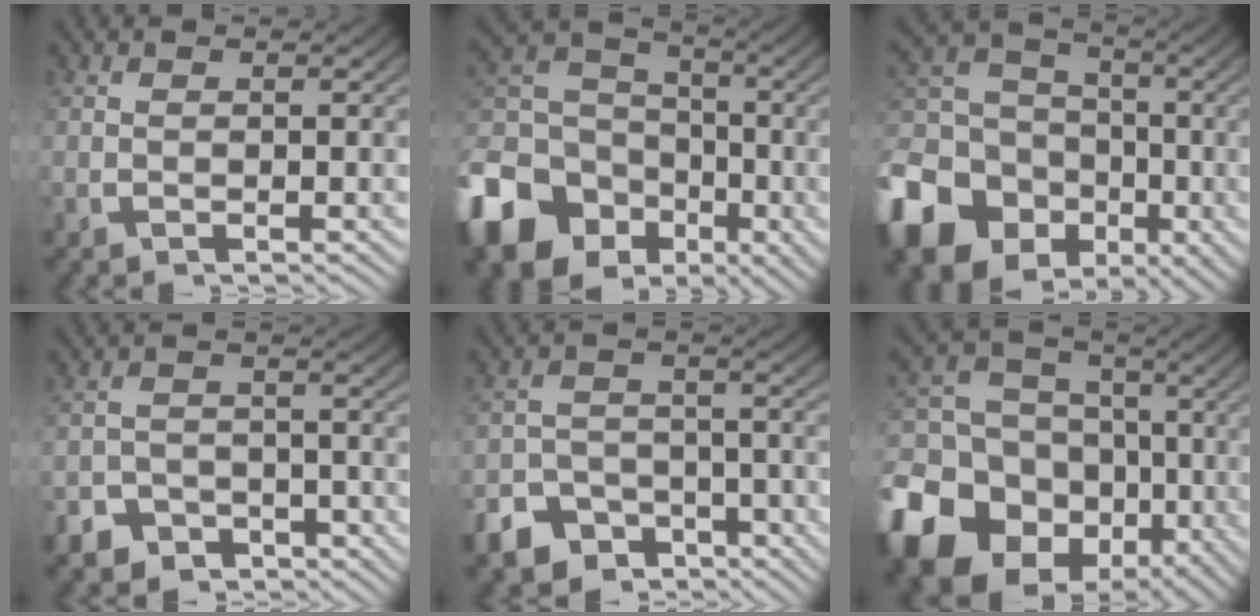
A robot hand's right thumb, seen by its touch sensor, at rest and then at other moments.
{"total": 15.9, "force": [-6.3, 12.6, 7.4], "torque": [-0.161, -0.070, -0.087]}
{"total": 18.3, "force": [-7.1, 14.9, 7.9], "torque": [-0.184, -0.078, -0.108]}
{"total": 5.2, "force": [-4.5, 2.7, 0.1], "torque": [0.013, -0.022, -0.079]}
{"total": 9.0, "force": [-6.7, 5.6, 2.1], "torque": [-0.025, -0.036, -0.113]}
{"total": 20.2, "force": [-7.5, 16.1, 9.4], "torque": [-0.218, -0.091, -0.111]}